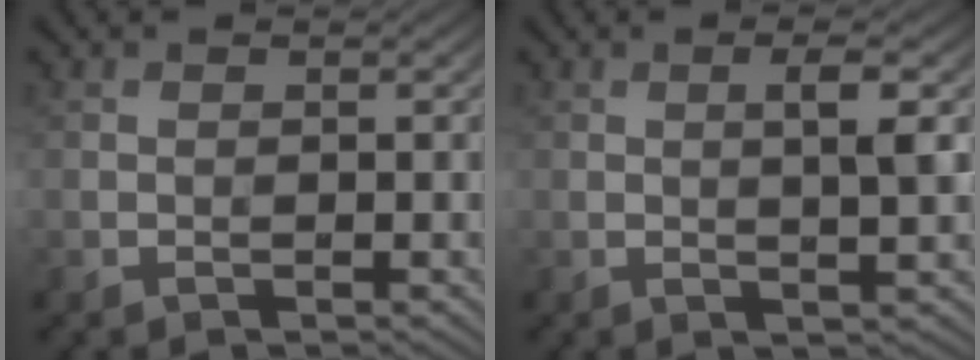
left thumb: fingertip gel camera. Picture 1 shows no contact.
{"total": 3.1, "force": [1.1, 0.1, 2.9], "torque": [-0.045, 0.008, 0.014]}